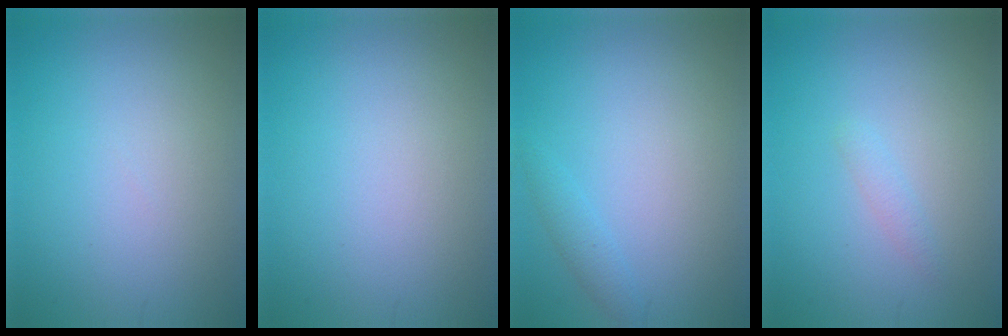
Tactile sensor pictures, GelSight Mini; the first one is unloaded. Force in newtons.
{"total": 0.0}
{"total": 1.2, "press": 1.2, "slide": 0.1}
{"total": 0.9, "press": 0.9, "slide": 0.0}